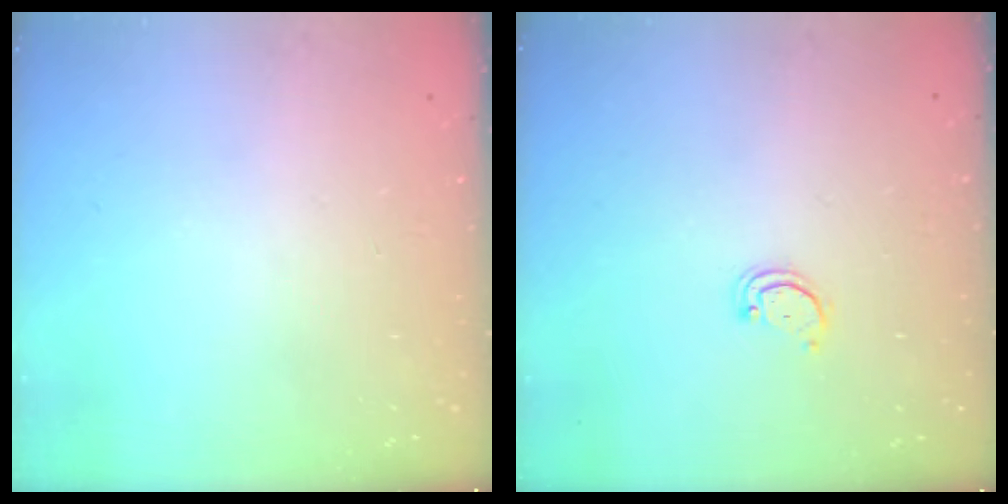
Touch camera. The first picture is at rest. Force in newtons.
{"total": 2.2, "press": 2.2, "slide": 0.2}